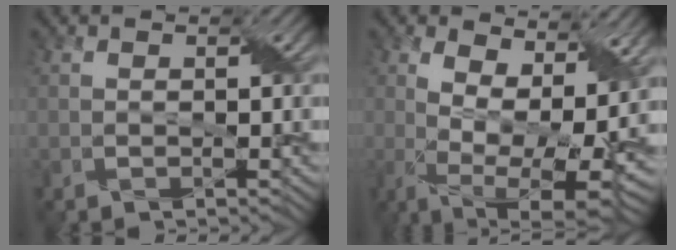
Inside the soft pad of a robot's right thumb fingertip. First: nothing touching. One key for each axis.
{"total": 12.6, "fx": 2.3, "fy": 5.7, "fz": 11.0, "tx": -0.202, "ty": -0.008, "tz": 0.045}